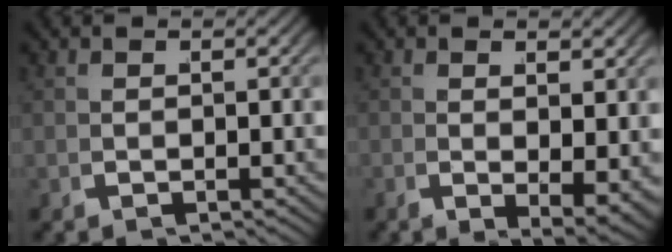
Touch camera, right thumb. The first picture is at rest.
{"total": 3.1, "force": [-0.3, 1.1, 2.9], "torque": [-0.038, -0.011, -0.004]}